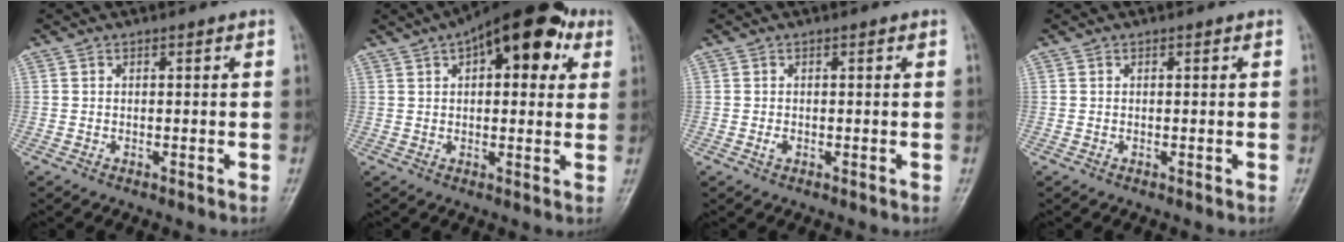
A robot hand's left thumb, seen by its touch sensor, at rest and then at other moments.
{"total": 16.6, "force": [7.0, 7.7, 12.9], "torque": [-0.148, 0.013, 0.092]}
{"total": 0.8, "force": [-0.3, 0.6, 0.5], "torque": [-0.008, 0.000, -0.005]}
{"total": 0.0}